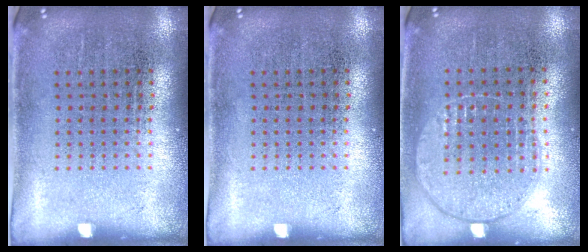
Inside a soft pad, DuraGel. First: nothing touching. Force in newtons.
{"total": 0.0}
{"total": 1.0, "press": 0.9, "slide": 0.4}